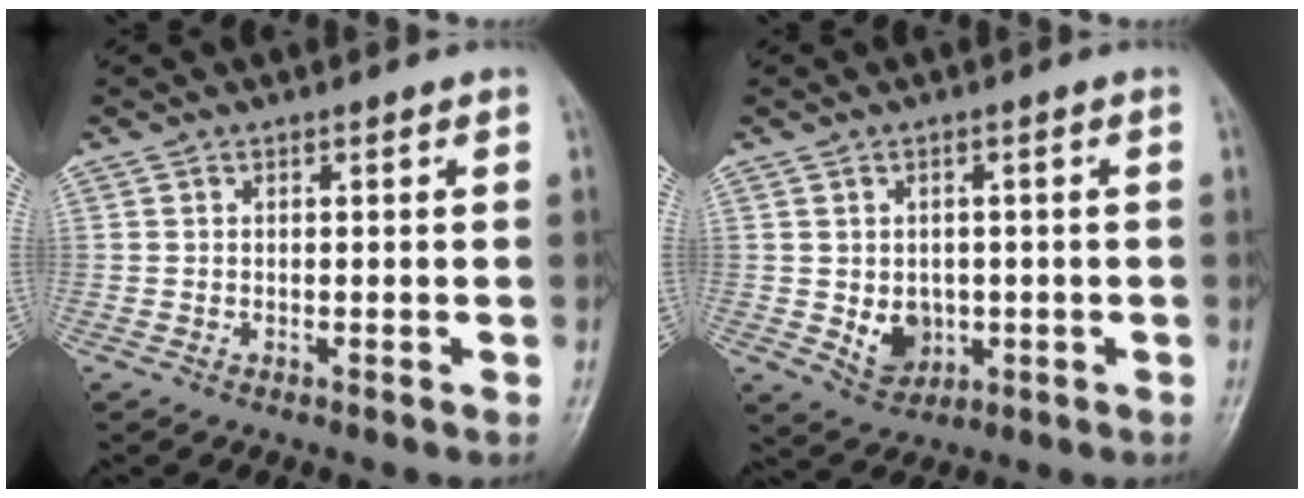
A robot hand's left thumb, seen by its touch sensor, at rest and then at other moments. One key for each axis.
{"total": 5.6, "fx": -0.7, "fy": 4.5, "fz": 3.3, "tx": -0.031, "ty": -0.004, "tz": 0.002}